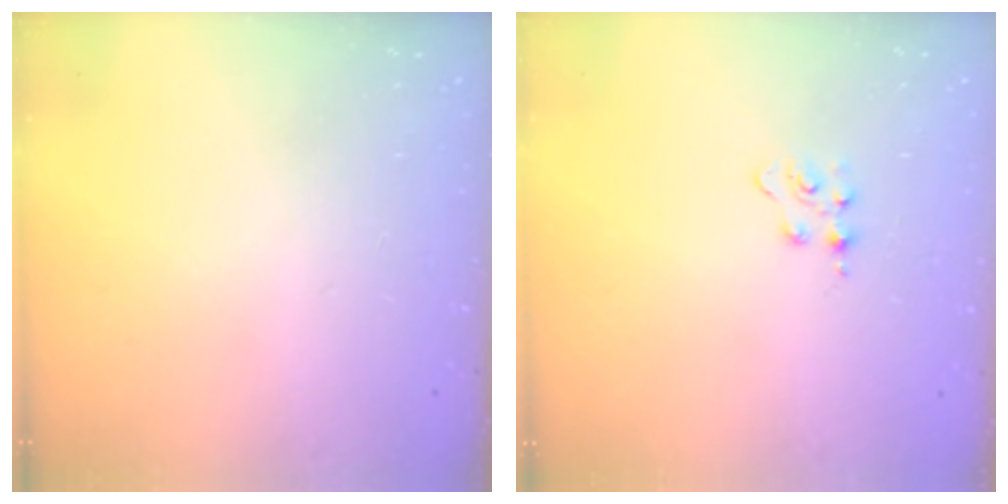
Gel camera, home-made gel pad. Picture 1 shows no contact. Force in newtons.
{"total": 2.4, "press": 2.4, "slide": 0.3}